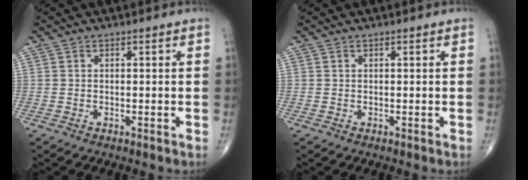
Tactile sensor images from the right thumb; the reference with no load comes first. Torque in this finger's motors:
{"motor_torque": [-0.01, 0.02, 0.02, 0.02, 0.00]}